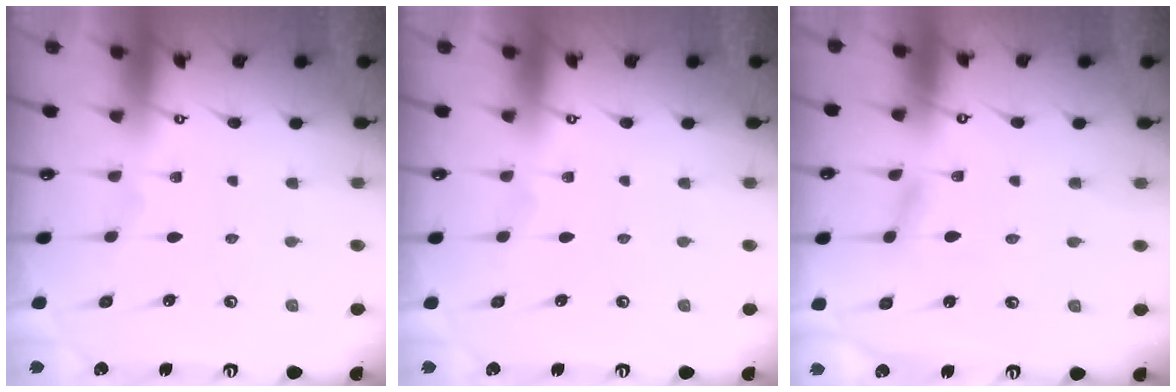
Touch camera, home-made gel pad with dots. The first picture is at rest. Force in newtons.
{"total": 0.0}
{"total": 2.9, "press": 2.9, "slide": 0.4}